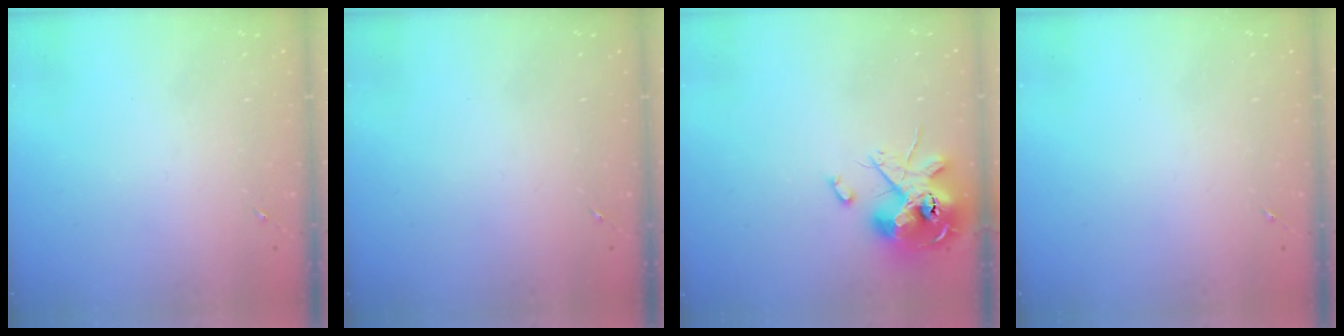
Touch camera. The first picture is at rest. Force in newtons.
{"total": 0.0}
{"total": 14.2, "press": 14.0, "slide": 2.0}
{"total": 0.0}